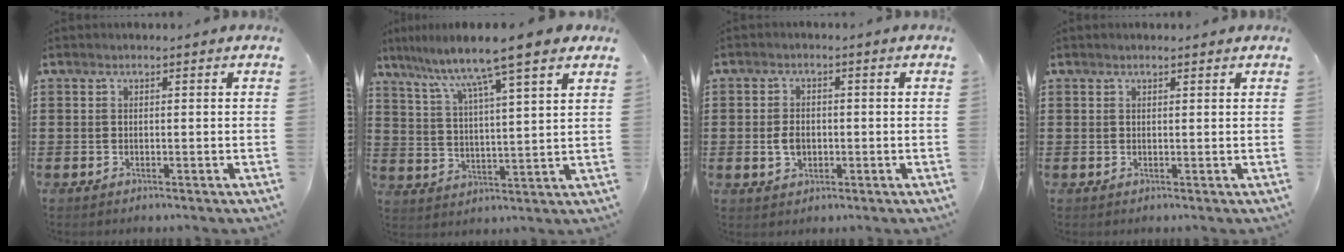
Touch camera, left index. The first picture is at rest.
{"total": 8.3, "force": [6.8, -0.5, 4.8], "torque": [-0.120, -0.042, 0.108]}
{"total": 3.2, "force": [-0.3, 2.1, 2.4], "torque": [-0.055, 0.001, -0.009]}
{"total": 0.7, "force": [0.6, 0.1, 0.4], "torque": [-0.008, 0.000, 0.012]}